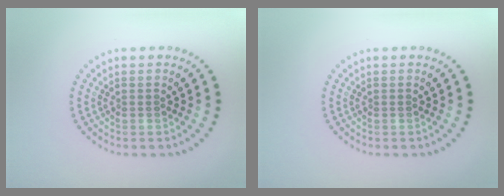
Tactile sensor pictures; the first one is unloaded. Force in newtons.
{"total": 0.0}